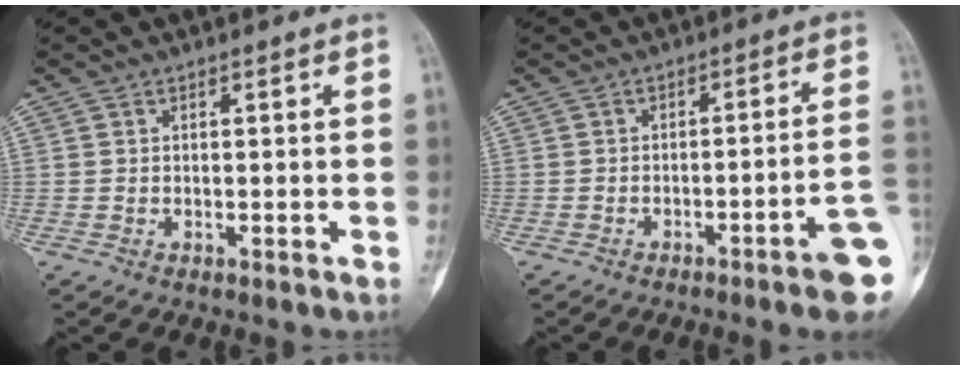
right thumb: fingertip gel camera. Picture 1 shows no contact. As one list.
[{"total": 9.3, "force": [-4.1, 0.5, 8.4], "torque": [-0.105, 0.027, -0.053]}]